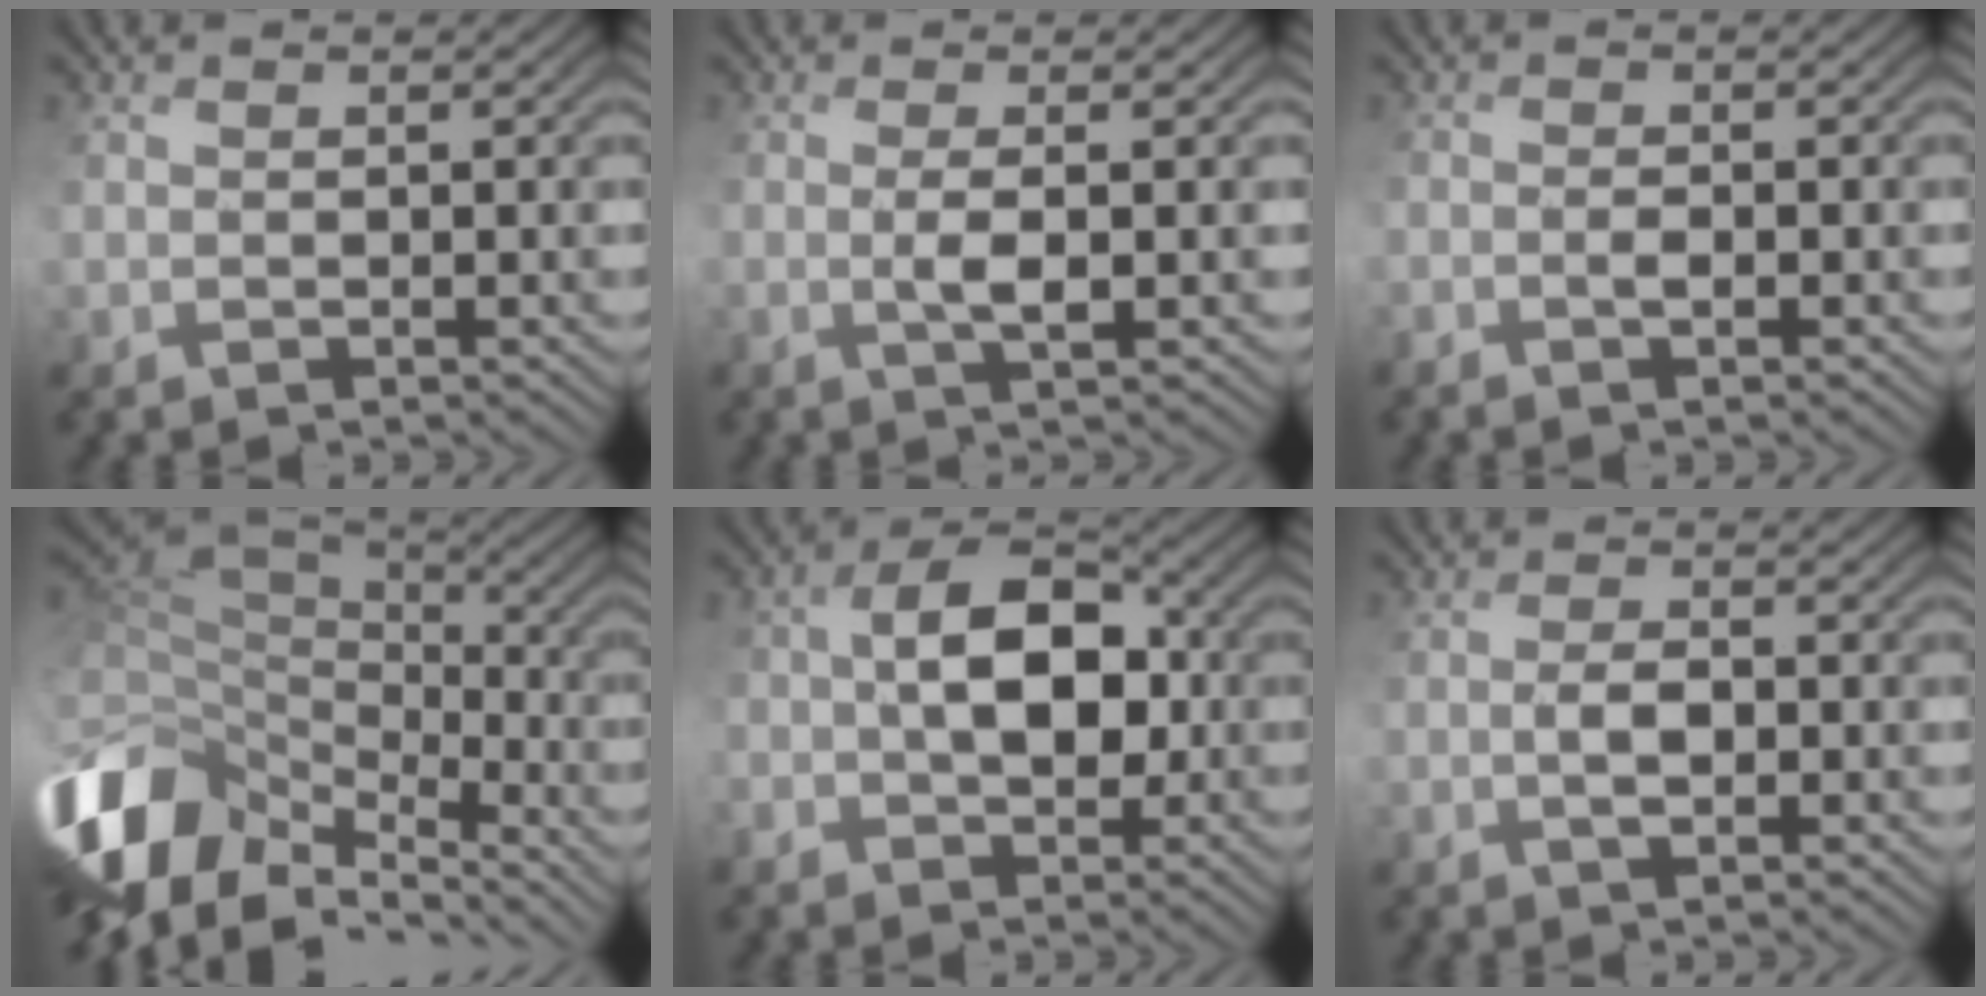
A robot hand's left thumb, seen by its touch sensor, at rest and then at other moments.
{"total": 2.2, "force": [0.4, -0.5, 2.1], "torque": [-0.042, 0.009, 0.012]}
{"total": 1.2, "force": [-0.6, 0.0, 1.0], "torque": [-0.018, 0.006, -0.013]}
{"total": 12.1, "force": [-2.2, 7.9, 8.9], "torque": [-0.246, 0.000, -0.023]}
{"total": 7.2, "force": [-0.4, 4.5, 5.6], "torque": [-0.103, 0.011, -0.012]}
{"total": 1.6, "force": [0.0, 0.2, 1.6], "torque": [-0.025, 0.012, 0.004]}